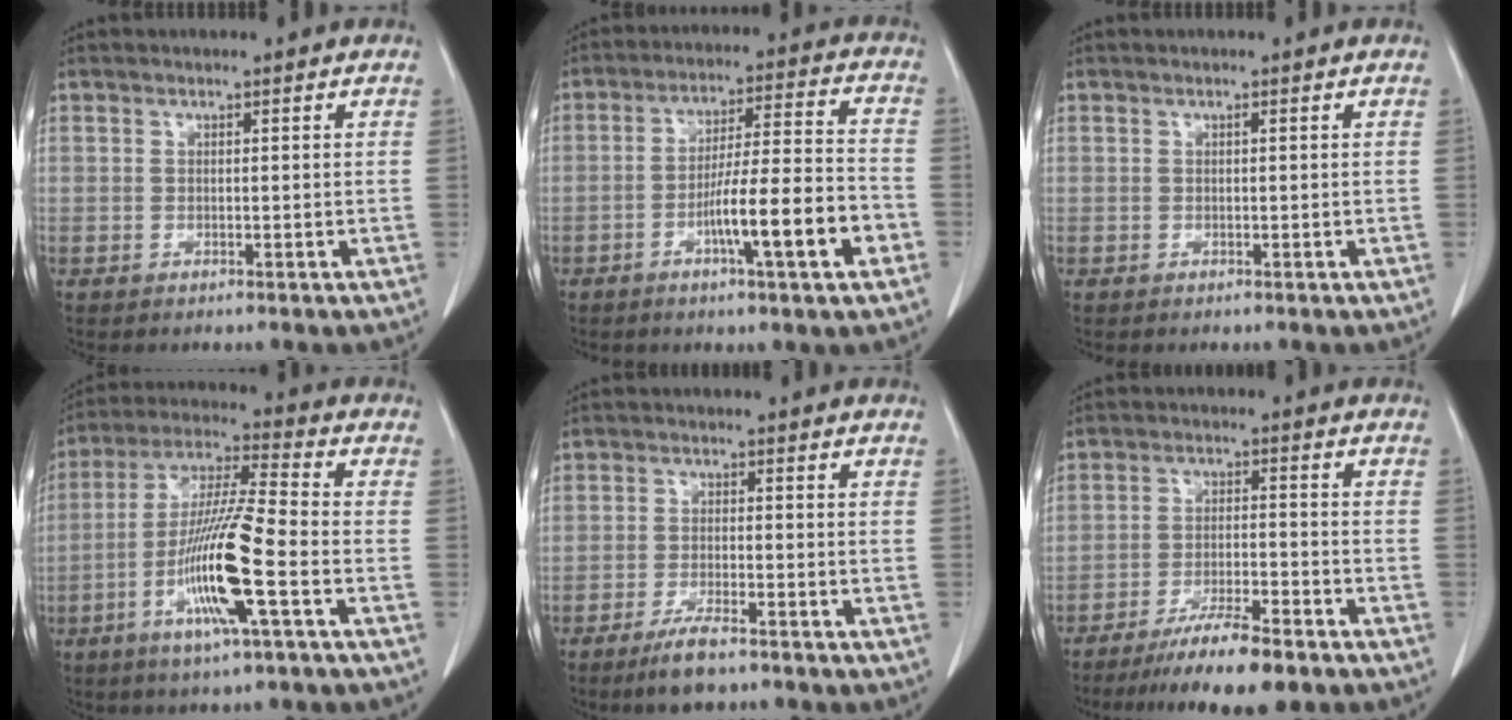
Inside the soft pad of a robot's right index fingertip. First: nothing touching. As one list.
[{"total": 12.7, "force": [-5.0, 0.5, 11.7], "torque": [-0.188, 0.003, -0.079]}, {"total": 0.0}, {"total": 14.2, "force": [-4.8, 0.3, 13.4], "torque": [-0.266, -0.011, -0.095]}, {"total": 5.3, "force": [-4.0, 0.9, 3.4], "torque": [-0.068, -0.009, -0.070]}, {"total": 10.0, "force": [-7.6, 1.0, 6.4], "torque": [-0.101, -0.021, -0.125]}]